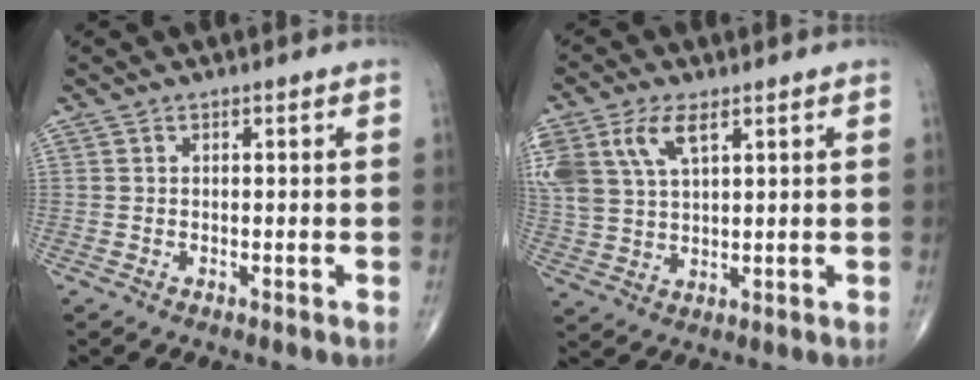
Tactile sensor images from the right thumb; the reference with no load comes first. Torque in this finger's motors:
{"motor_torque": [0.21, 1.27, 1.14, 0.69, 0.12]}